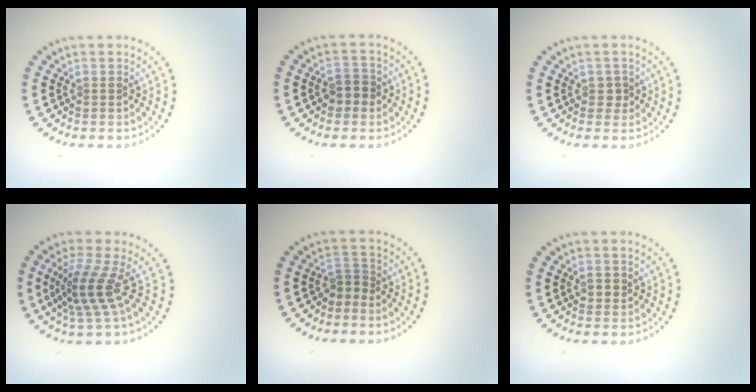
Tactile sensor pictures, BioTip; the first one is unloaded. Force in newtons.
{"total": 2.1, "press": 2.1, "slide": 0.5}
{"total": 1.0, "press": 1.0, "slide": 0.4}
{"total": 3.8, "press": 2.7, "slide": 2.6}
{"total": 1.5, "press": 1.0, "slide": 1.2}
{"total": 1.1, "press": 1.0, "slide": 0.2}